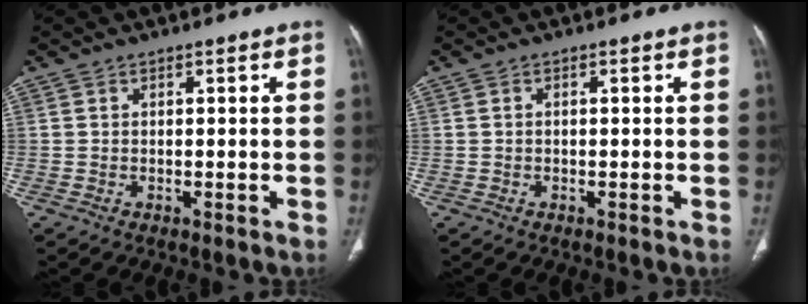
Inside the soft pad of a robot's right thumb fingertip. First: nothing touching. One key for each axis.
{"total": 0.0}